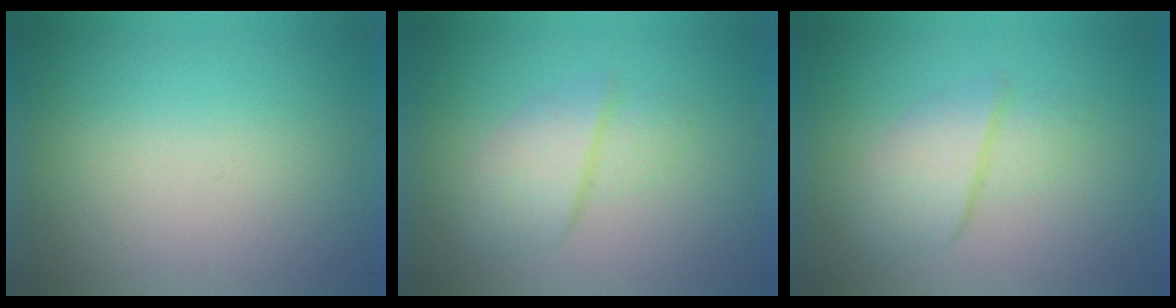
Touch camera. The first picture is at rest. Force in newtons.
{"total": 2.7}
{"total": 2.7}